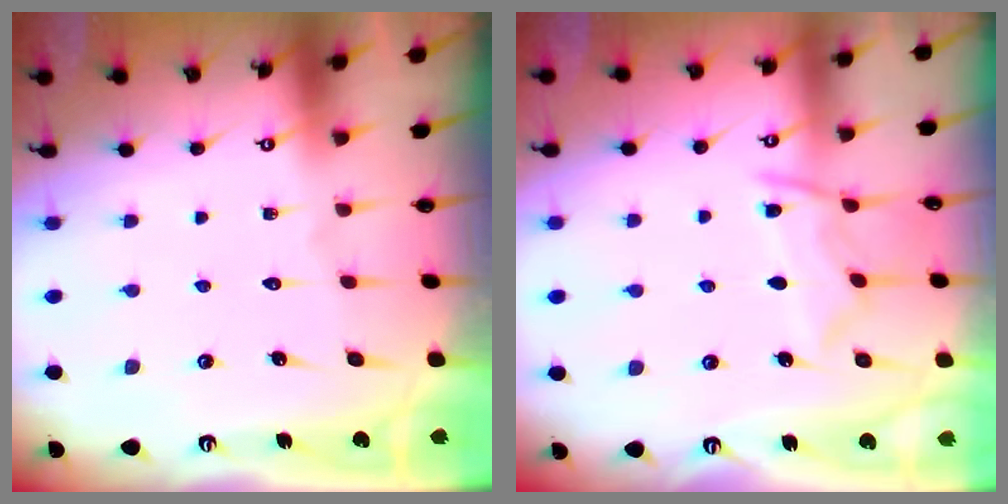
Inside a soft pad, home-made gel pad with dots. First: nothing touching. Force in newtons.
{"total": 9.0, "press": 9.0, "slide": 0.9}